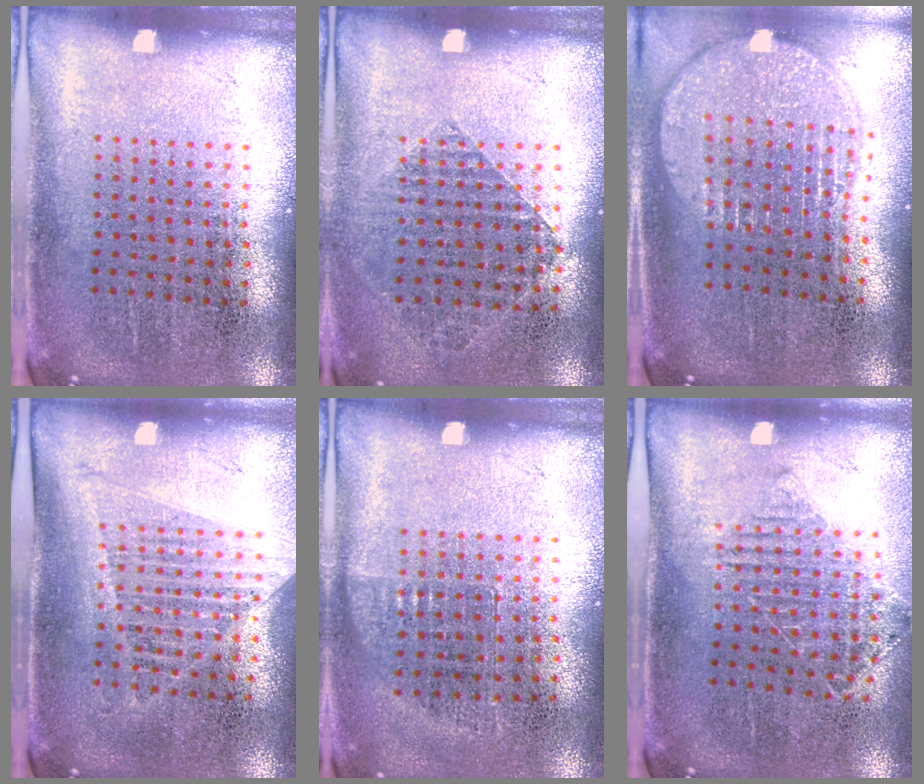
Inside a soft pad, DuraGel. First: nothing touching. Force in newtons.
{"total": 0.9, "press": 0.9, "slide": 0.2}
{"total": 1.9, "press": 1.6, "slide": 1.0}
{"total": 1.2, "press": 1.1, "slide": 0.5}
{"total": 0.7, "press": 0.7, "slide": 0.2}
{"total": 1.1, "press": 1.0, "slide": 0.5}